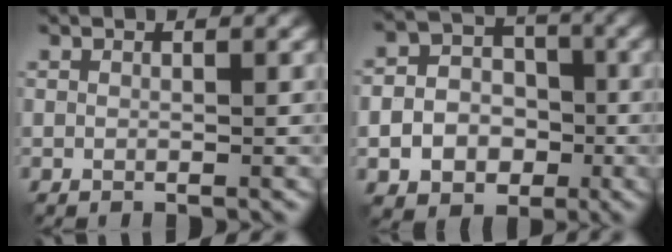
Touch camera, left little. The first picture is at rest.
{"total": 7.7, "force": [-2.5, 6.6, 3.0], "torque": [-0.041, -0.007, -0.055]}